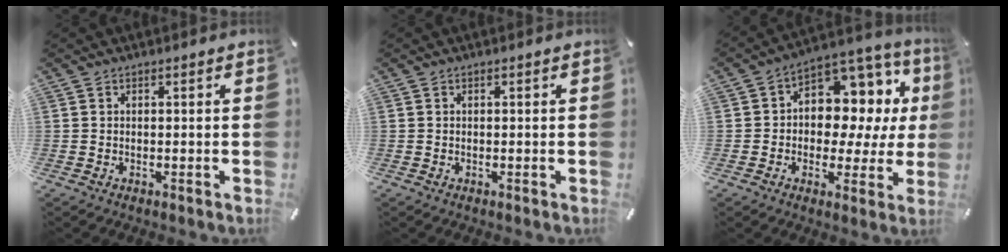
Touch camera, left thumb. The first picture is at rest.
{"total": 0.0}
{"total": 10.7, "force": [1.7, 8.5, 6.2], "torque": [-0.082, -0.030, 0.036]}